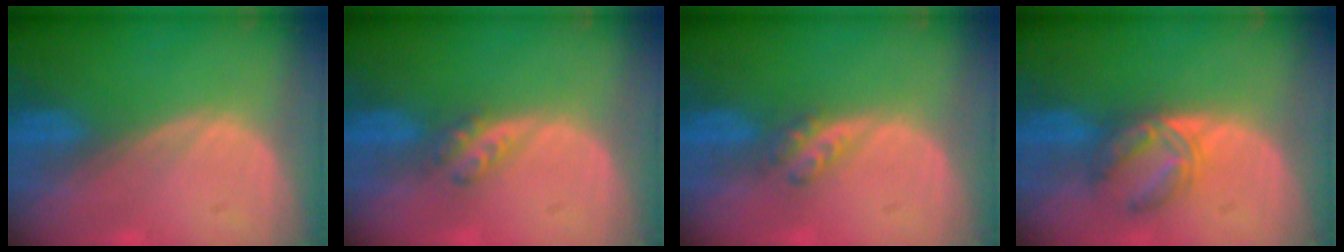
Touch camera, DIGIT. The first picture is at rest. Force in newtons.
{"total": 2.9, "press": 2.5, "slide": 1.5}
{"total": 2.9, "press": 2.5, "slide": 1.5}
{"total": 5.6, "press": 5.4, "slide": 1.1}